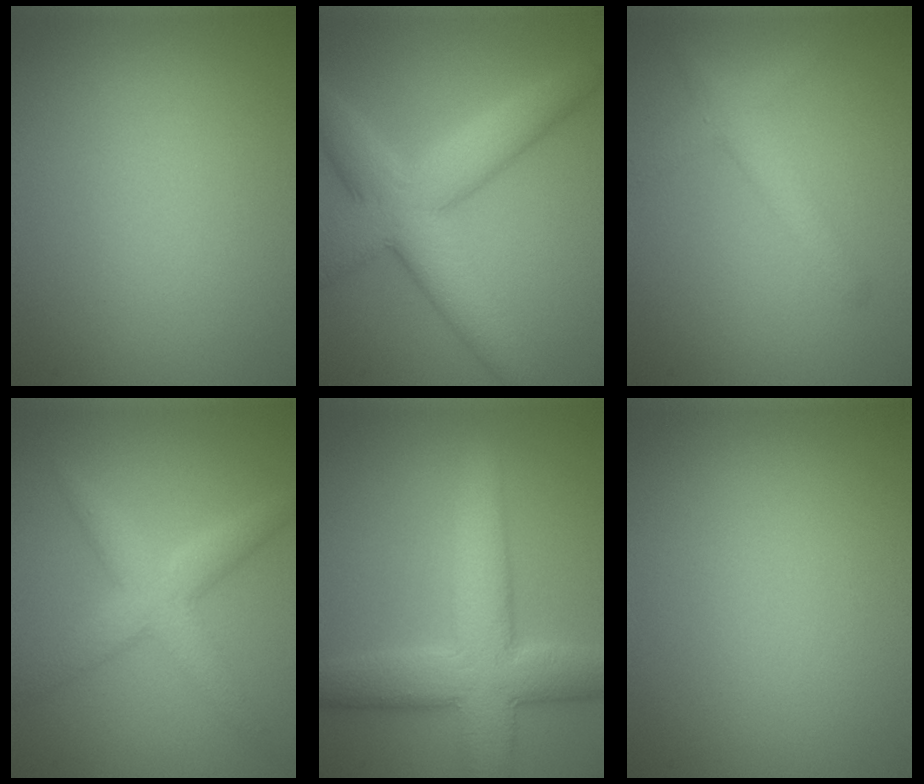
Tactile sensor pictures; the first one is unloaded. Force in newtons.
{"total": 7.7, "press": 7.7, "slide": 0.1}
{"total": 2.9, "press": 2.9, "slide": 0.1}
{"total": 4.1, "press": 4.1, "slide": 0.1}
{"total": 8.6, "press": 8.6, "slide": 0.5}
{"total": 0.0}